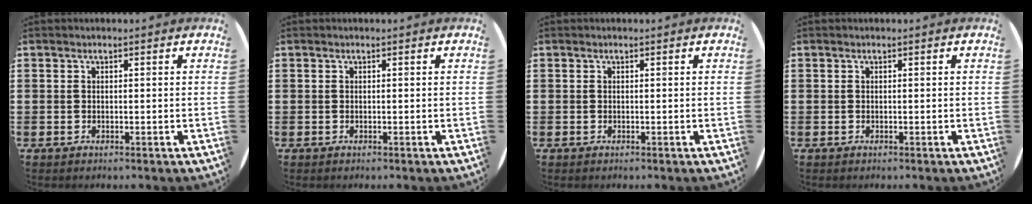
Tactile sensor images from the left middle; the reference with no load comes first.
{"total": 0.0}
{"total": 0.0}
{"total": 0.0}